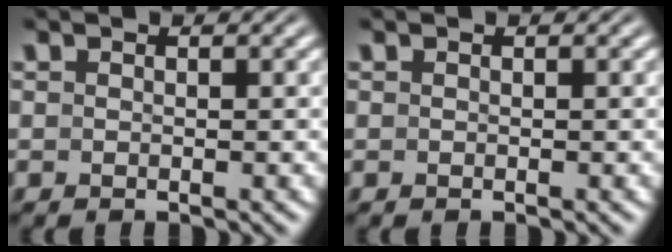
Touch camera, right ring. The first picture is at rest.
{"total": 0.0}